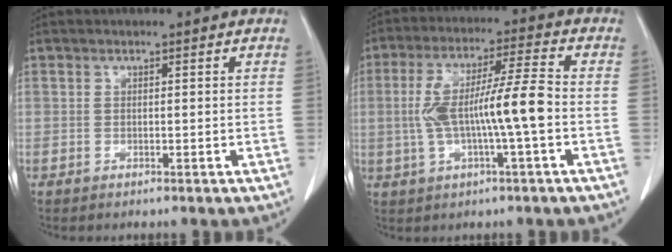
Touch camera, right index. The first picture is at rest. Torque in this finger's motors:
{"motor_torque": [1.26, 0.42, 0.46, 0.10]}